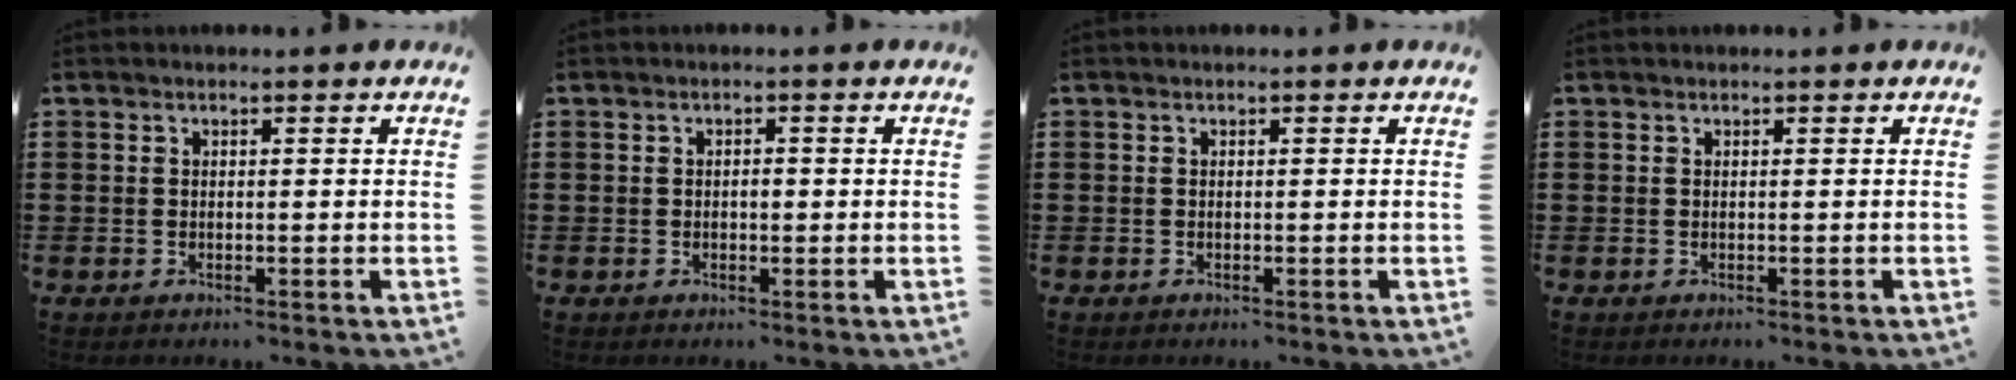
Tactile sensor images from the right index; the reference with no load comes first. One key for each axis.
{"total": 1.3, "fx": -0.1, "fy": 0.6, "fz": 1.1, "tx": -0.021, "ty": 0.002, "tz": -0.004}
{"total": 0.0}
{"total": 0.0}